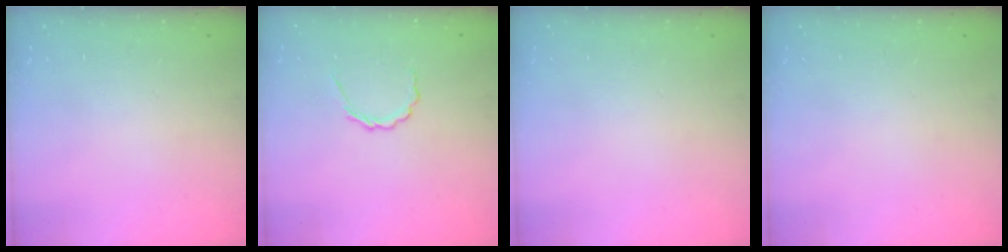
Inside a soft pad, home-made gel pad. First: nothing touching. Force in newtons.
{"total": 2.6, "press": 2.4, "slide": 1.0}
{"total": 0.0}
{"total": 0.0}